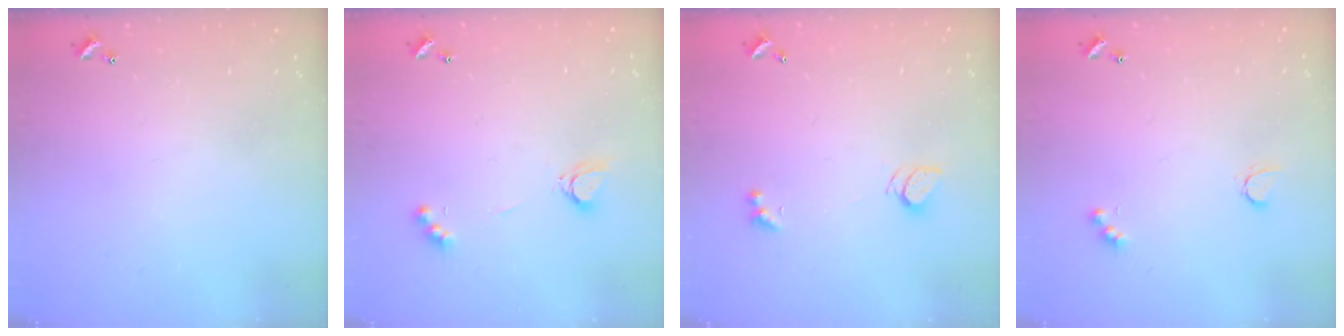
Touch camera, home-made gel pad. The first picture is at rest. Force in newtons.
{"total": 2.8, "press": 2.8, "slide": 0.5}
{"total": 2.5, "press": 2.4, "slide": 0.7}
{"total": 3.1, "press": 3.1, "slide": 0.6}